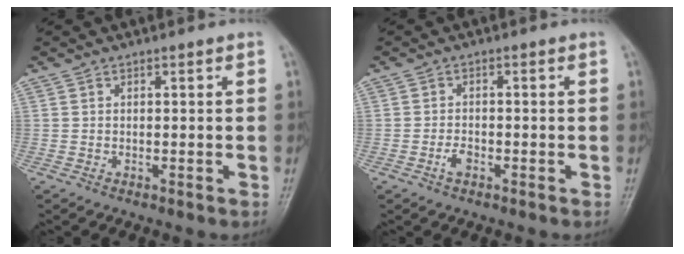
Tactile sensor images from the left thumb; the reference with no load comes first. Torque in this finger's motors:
{"motor_torque": [0.00, 0.06, 0.24, 0.14, 0.01]}